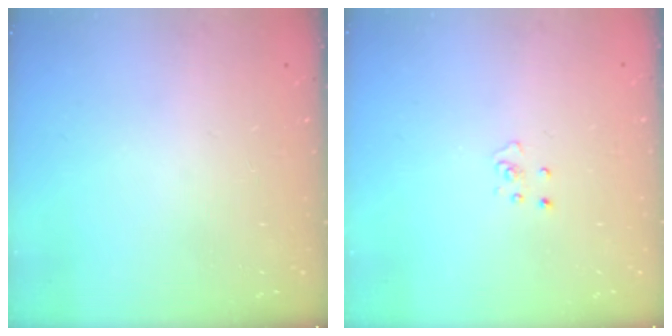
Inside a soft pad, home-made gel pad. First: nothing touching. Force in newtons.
{"total": 2.8, "press": 2.7, "slide": 0.3}